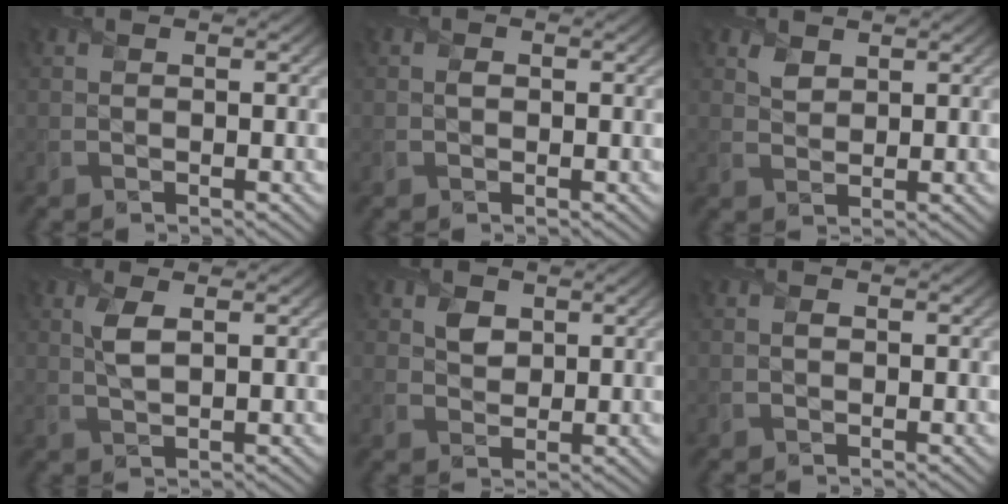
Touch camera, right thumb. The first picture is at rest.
{"total": 0.7, "force": [-0.1, 0.6, 0.3], "torque": [-0.004, -0.005, -0.005]}
{"total": 2.1, "force": [1.3, 1.4, 0.8], "torque": [-0.023, -0.006, 0.027]}
{"total": 2.9, "force": [1.0, 1.1, 2.5], "torque": [-0.062, 0.002, 0.019]}
{"total": 2.9, "force": [1.1, 2.3, 1.3], "torque": [-0.031, -0.007, 0.018]}
{"total": 0.6, "force": [-0.1, 0.5, 0.2], "torque": [-0.002, -0.005, -0.005]}